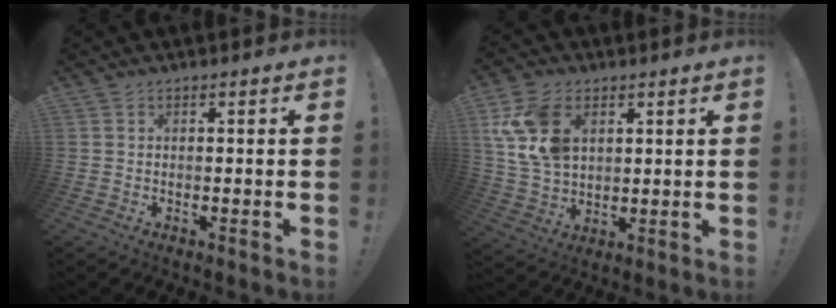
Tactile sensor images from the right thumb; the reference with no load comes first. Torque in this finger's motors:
{"motor_torque": [0.75, 0.92, 1.51, 0.40, 0.15]}